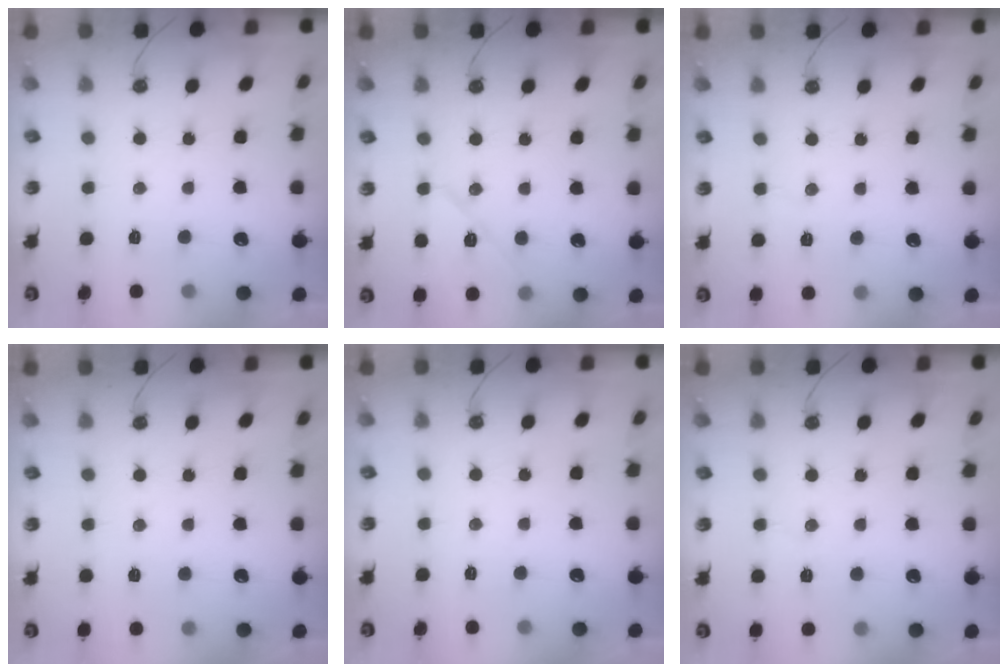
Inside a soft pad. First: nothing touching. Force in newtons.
{"total": 9.6, "press": 9.6, "slide": 1.0}
{"total": 2.9, "press": 2.7, "slide": 1.1}
{"total": 2.9, "press": 2.1, "slide": 2.1}
{"total": 0.0}
{"total": 4.4, "press": 4.3, "slide": 0.8}